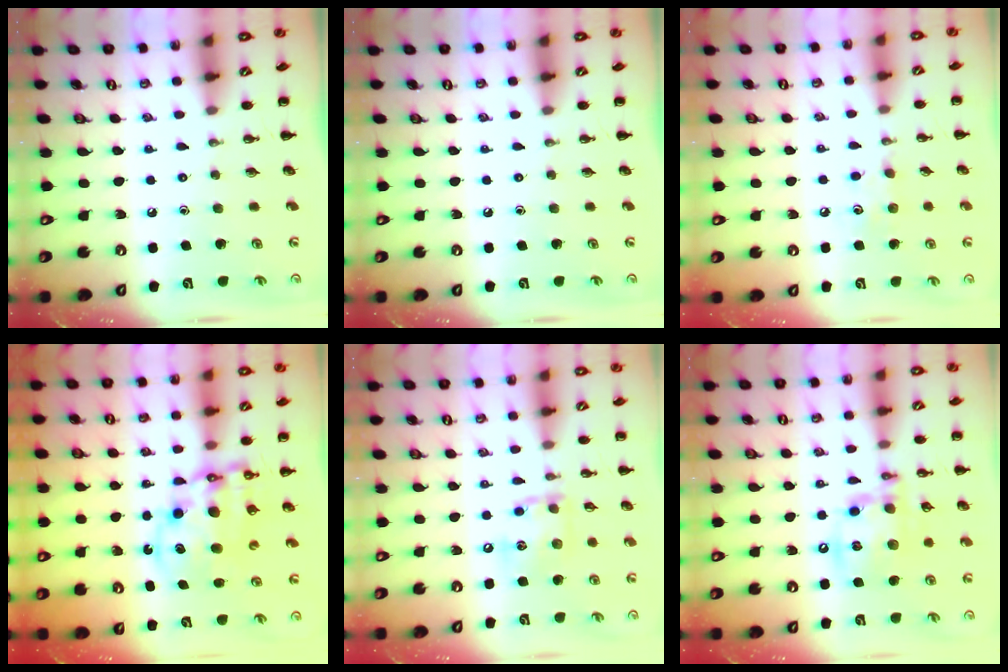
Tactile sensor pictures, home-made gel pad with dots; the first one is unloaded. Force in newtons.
{"total": 0.0}
{"total": 7.1, "press": 6.9, "slide": 1.8}
{"total": 12.4, "press": 12.1, "slide": 2.9}
{"total": 11.1, "press": 11.0, "slide": 1.2}
{"total": 14.2, "press": 13.9, "slide": 3.1}